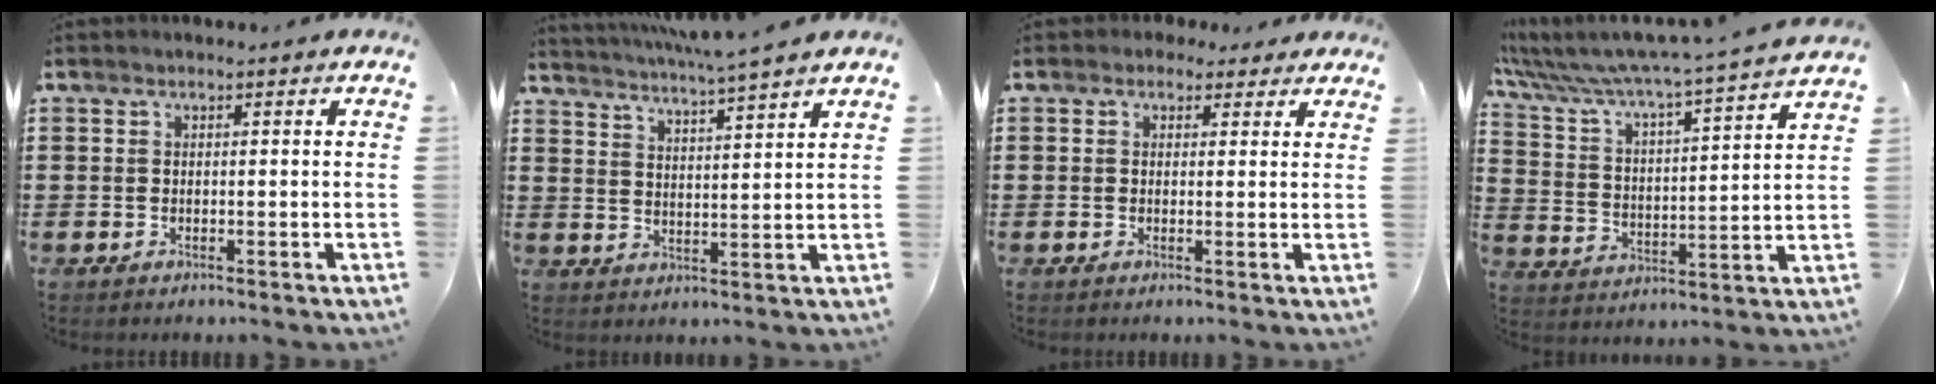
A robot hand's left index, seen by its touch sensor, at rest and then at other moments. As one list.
[{"total": 4.0, "force": [3.7, -1.2, 1.2], "torque": [-0.037, -0.030, 0.060]}, {"total": 1.9, "force": [1.1, 1.5, 0.3], "torque": [-0.012, 0.009, 0.020]}, {"total": 5.7, "force": [5.4, -0.3, 1.9], "torque": [-0.067, -0.051, 0.082]}]